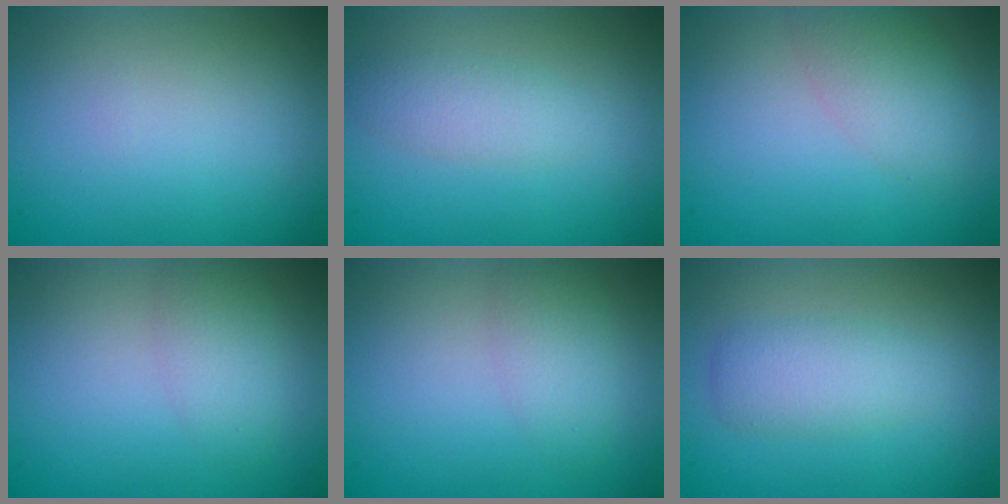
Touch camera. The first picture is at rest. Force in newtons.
{"total": 2.2, "press": 2.2, "slide": 0.1}
{"total": 3.0, "press": 3.0, "slide": 0.1}
{"total": 2.4, "press": 2.4, "slide": 0.1}
{"total": 2.4, "press": 2.4, "slide": 0.1}
{"total": 3.0, "press": 3.0, "slide": 0.1}